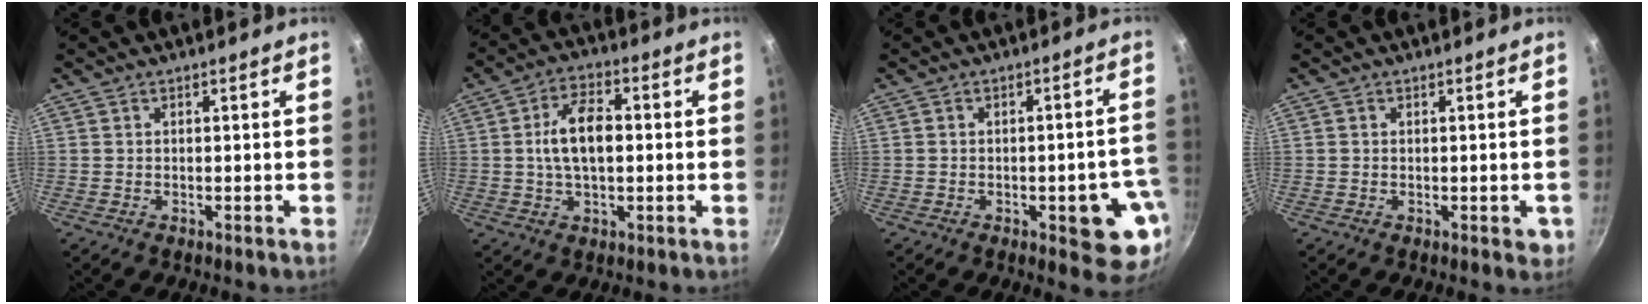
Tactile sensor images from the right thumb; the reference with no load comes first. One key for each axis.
{"total": 9.4, "fx": 0.5, "fy": 5.1, "fz": 7.9, "tx": -0.128, "ty": 0.020, "tz": 0.004}
{"total": 10.6, "fx": -3.2, "fy": 4.1, "fz": 9.2, "tx": -0.070, "ty": 0.014, "tz": -0.039}
{"total": 2.6, "fx": -0.4, "fy": 1.6, "fz": 2.1, "tx": -0.019, "ty": -0.001, "tz": -0.005}